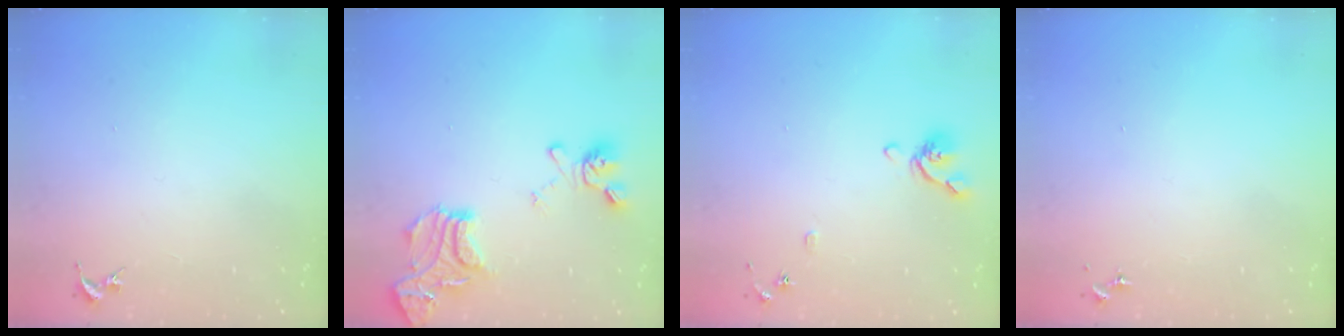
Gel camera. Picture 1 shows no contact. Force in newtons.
{"total": 17.7, "press": 17.7, "slide": 1.6}
{"total": 7.9, "press": 7.7, "slide": 1.4}
{"total": 0.0}